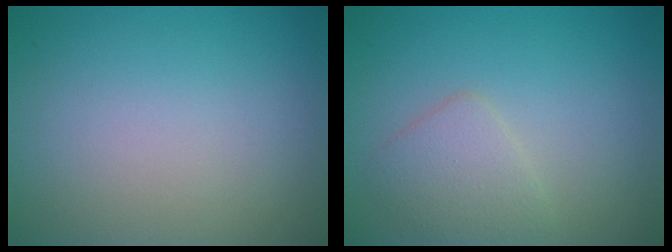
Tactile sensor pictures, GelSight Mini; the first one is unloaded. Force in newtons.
{"total": 2.4, "press": 2.4, "slide": 0.0}